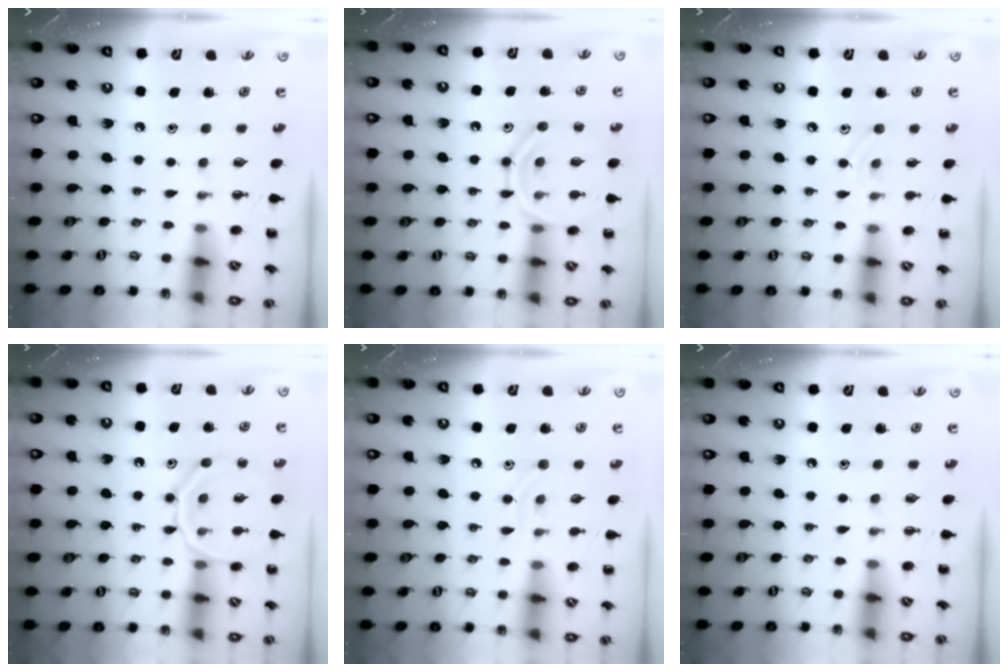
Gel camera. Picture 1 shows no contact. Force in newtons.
{"total": 12.8, "press": 12.7, "slide": 1.2}
{"total": 6.2, "press": 5.9, "slide": 1.9}
{"total": 14.0, "press": 14.0, "slide": 1.2}
{"total": 4.9, "press": 4.6, "slide": 1.5}
{"total": 0.0}